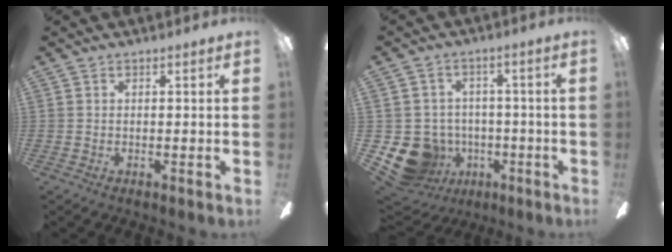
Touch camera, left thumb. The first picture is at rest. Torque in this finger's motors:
{"motor_torque": [-0.83, 0.87, -0.10, 0.14, 0.02]}